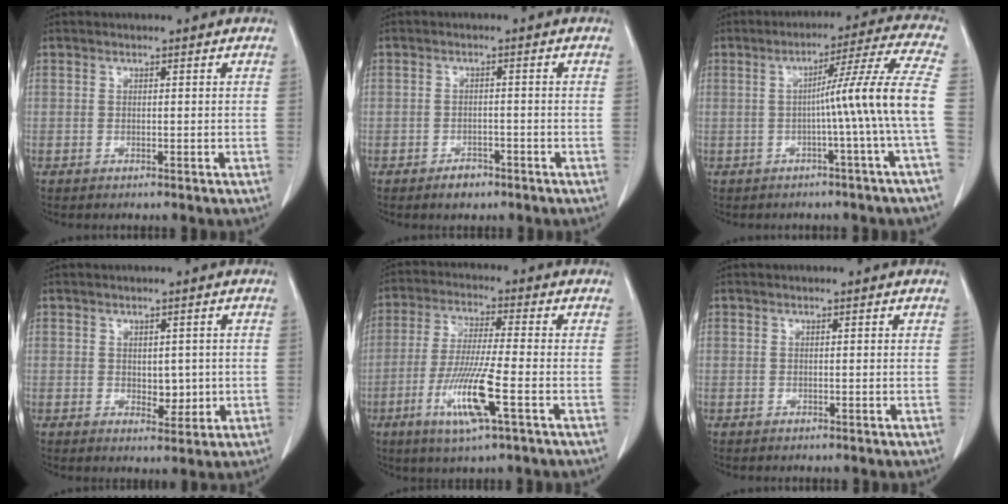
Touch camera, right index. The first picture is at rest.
{"total": 2.5, "force": [-1.8, 1.5, 0.9], "torque": [-0.012, 0.004, -0.021]}
{"total": 11.1, "force": [-1.6, -2.8, 10.7], "torque": [-0.143, 0.015, -0.022]}
{"total": 3.3, "force": [0.0, 2.1, 2.6], "torque": [-0.031, -0.003, 0.010]}
{"total": 10.8, "force": [-4.1, 0.2, 10.0], "torque": [-0.200, -0.019, -0.077]}
{"total": 0.0}